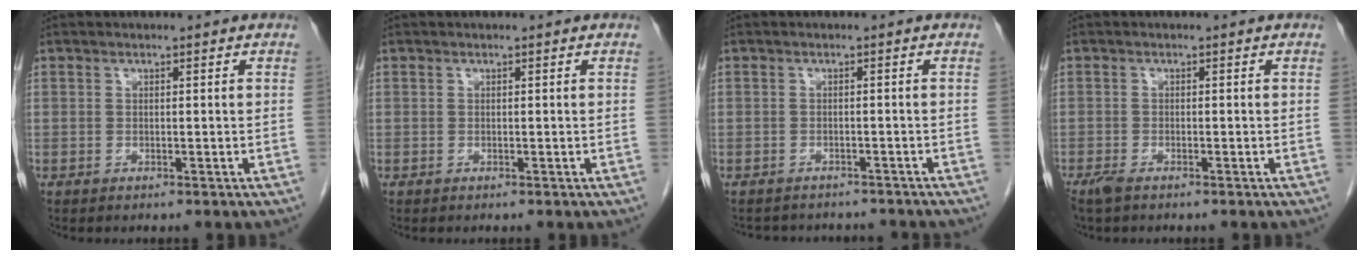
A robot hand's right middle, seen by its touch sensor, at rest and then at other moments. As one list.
[{"total": 0.0}, {"total": 7.6, "force": [-7.0, 2.6, 1.6], "torque": [-0.025, 0.006, -0.077]}, {"total": 2.0, "force": [-1.5, 0.6, 1.2], "torque": [-0.029, -0.006, -0.027]}]